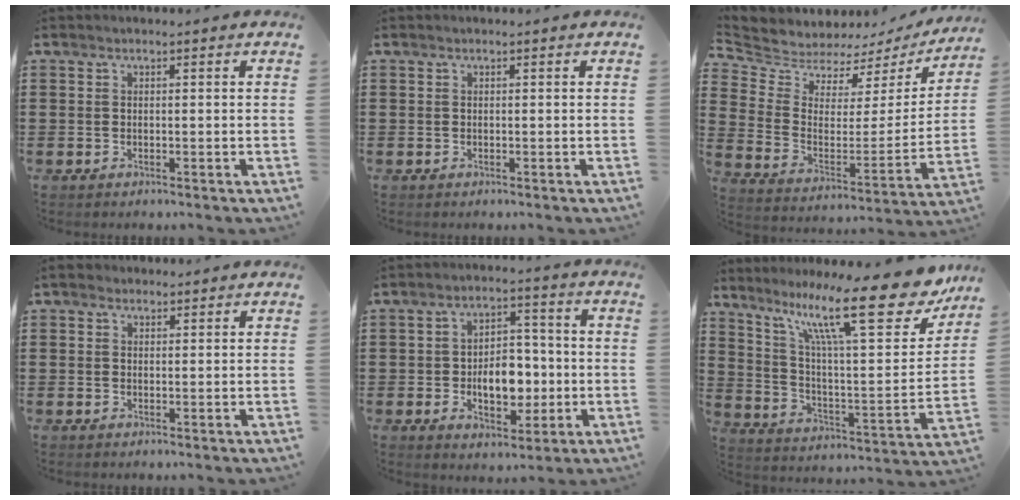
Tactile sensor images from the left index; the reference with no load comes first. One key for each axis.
{"total": 0.0}
{"total": 5.4, "fx": 5.2, "fy": 1.6, "fz": -0.1, "tx": -0.038, "ty": -0.045, "tz": 0.086}
{"total": 1.3, "fx": 0.9, "fy": 0.9, "fz": 0.2, "tx": -0.008, "ty": 0.008, "tz": 0.018}
{"total": 8.0, "fx": -1.5, "fy": 4.9, "fz": 6.1, "tx": -0.085, "ty": 0.004, "tz": -0.029}
{"total": 18.8, "fx": 12.5, "fy": 3.4, "fz": 13.6, "tx": -0.249, "ty": -0.063, "tz": 0.201}